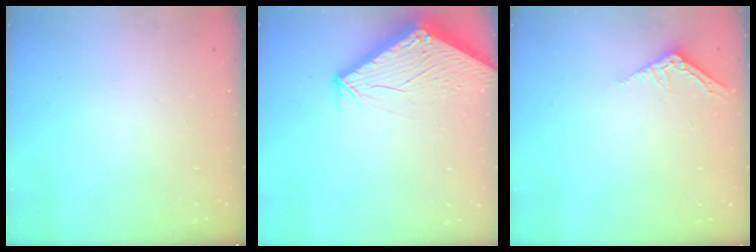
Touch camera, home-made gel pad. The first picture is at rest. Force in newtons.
{"total": 2.5, "press": 2.5, "slide": 0.1}
{"total": 3.0, "press": 3.0, "slide": 0.2}